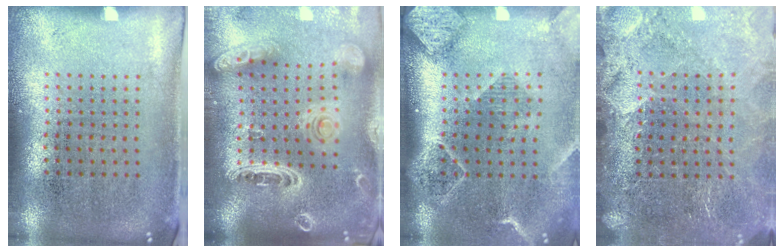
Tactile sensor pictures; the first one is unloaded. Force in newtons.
{"total": 2.8, "press": 2.4, "slide": 1.5}
{"total": 2.5, "press": 2.0, "slide": 1.5}
{"total": 3.3, "press": 3.0, "slide": 1.2}